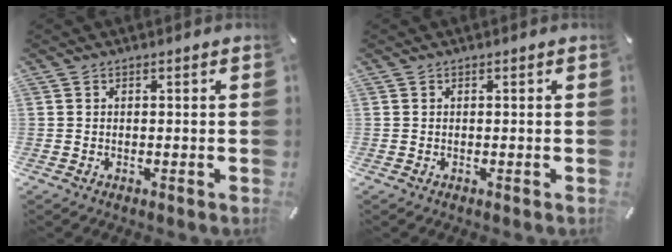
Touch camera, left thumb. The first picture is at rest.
{"total": 0.0}